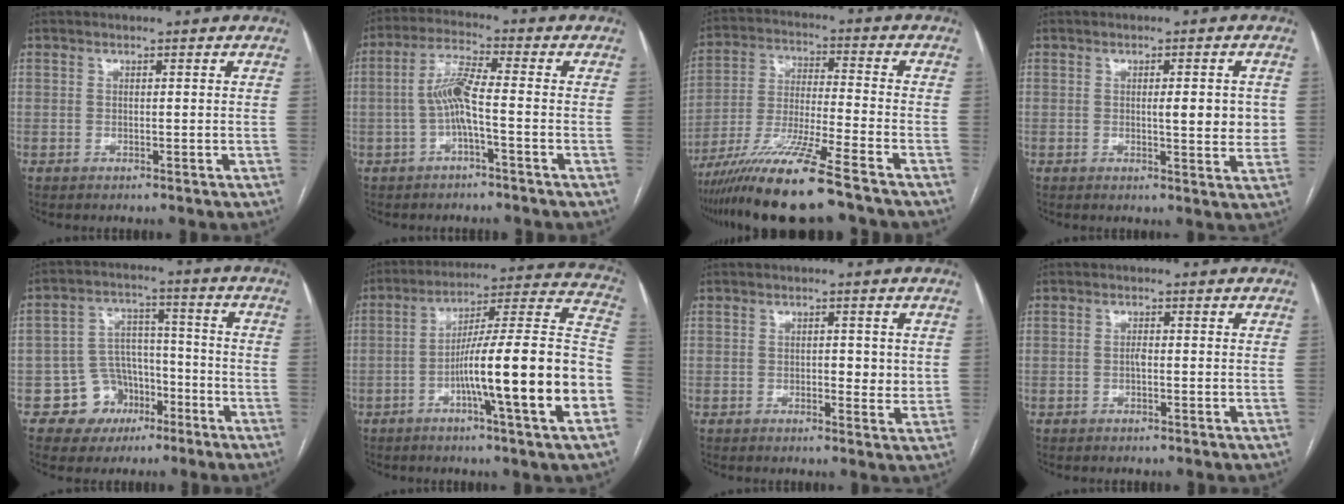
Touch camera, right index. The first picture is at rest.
{"total": 5.9, "force": [-1.2, 0.4, 5.8], "torque": [-0.118, 0.015, -0.023]}
{"total": 14.5, "force": [-11.0, -0.5, 9.5], "torque": [-0.185, -0.035, -0.197]}
{"total": 5.1, "force": [0.4, 1.2, 5.0], "torque": [-0.063, -0.005, 0.002]}
{"total": 8.1, "force": [-4.0, 6.9, 1.1], "torque": [-0.002, 0.025, -0.057]}
{"total": 20.7, "force": [-6.2, -0.3, 19.7], "torque": [-0.257, 0.012, -0.098]}
{"total": 3.4, "force": [0.4, 1.7, 2.9], "torque": [-0.034, -0.004, 0.002]}
{"total": 0.8, "force": [-0.2, 0.2, 0.7], "torque": [-0.012, 0.003, -0.003]}